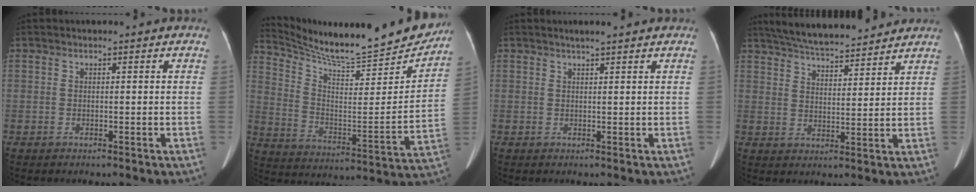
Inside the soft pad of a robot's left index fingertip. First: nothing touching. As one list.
[{"total": 22.5, "force": [20.9, 1.4, 8.2], "torque": [-0.142, -0.070, 0.310]}, {"total": 2.6, "force": [2.2, -0.1, 1.4], "torque": [-0.021, 0.013, 0.035]}, {"total": 13.4, "force": [12.3, 2.0, 5.0], "torque": [-0.087, 0.020, 0.193]}]